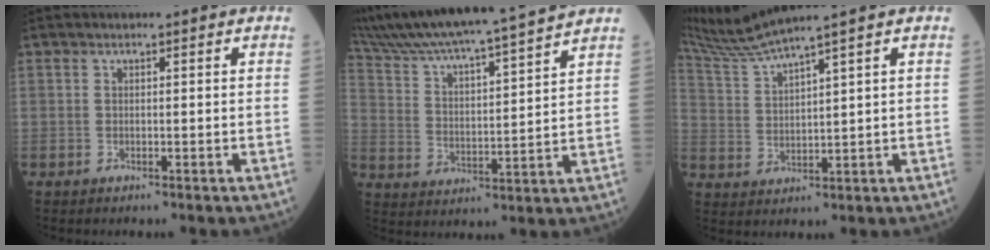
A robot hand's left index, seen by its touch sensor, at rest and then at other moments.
{"total": 19.7, "force": [17.5, -0.6, 8.9], "torque": [-0.167, -0.003, 0.282]}
{"total": 7.2, "force": [6.3, -2.1, 2.7], "torque": [-0.069, -0.005, 0.135]}